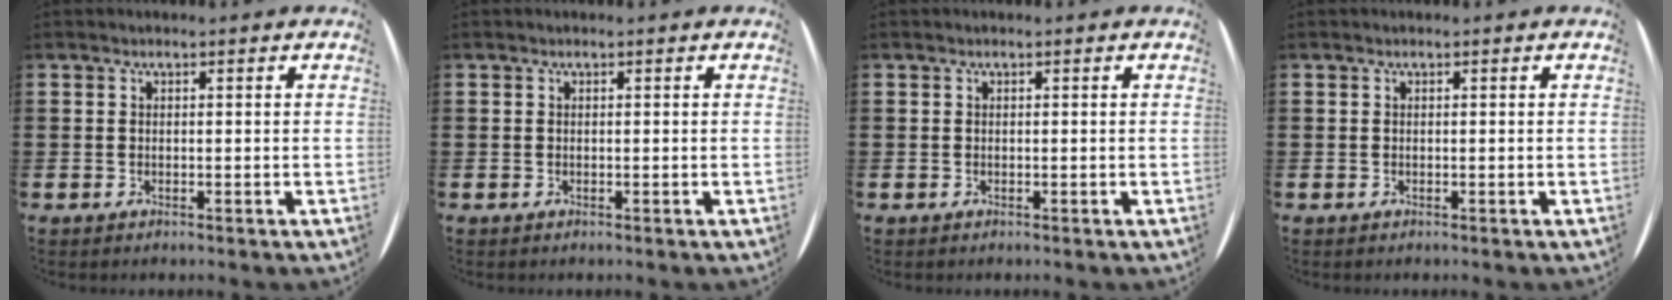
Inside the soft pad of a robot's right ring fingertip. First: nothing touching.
{"total": 0.0}
{"total": 0.0}
{"total": 0.0}